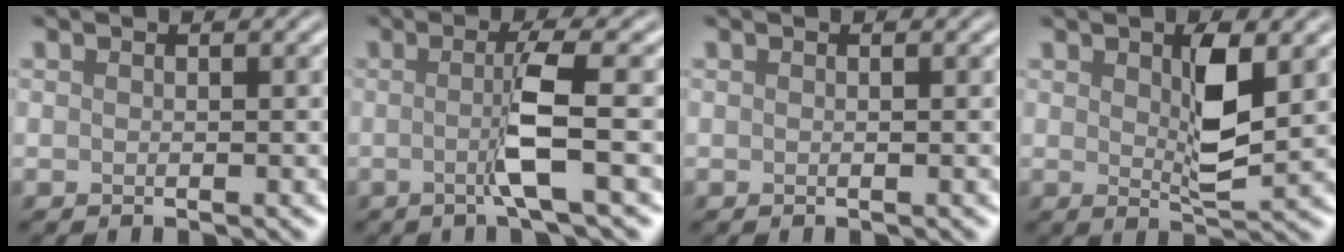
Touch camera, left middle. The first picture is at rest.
{"total": 4.2, "force": [-0.3, 0.5, 4.1], "torque": [-0.071, -0.004, -0.013]}
{"total": 0.0}
{"total": 3.9, "force": [1.0, 1.3, 3.6], "torque": [-0.066, -0.005, 0.019]}